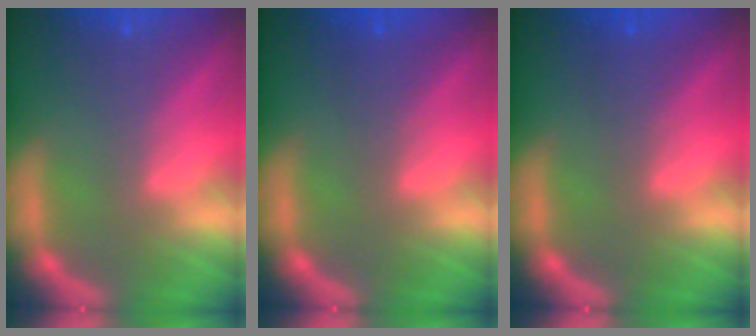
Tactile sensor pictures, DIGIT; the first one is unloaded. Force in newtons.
{"total": 1.5}
{"total": 1.5}